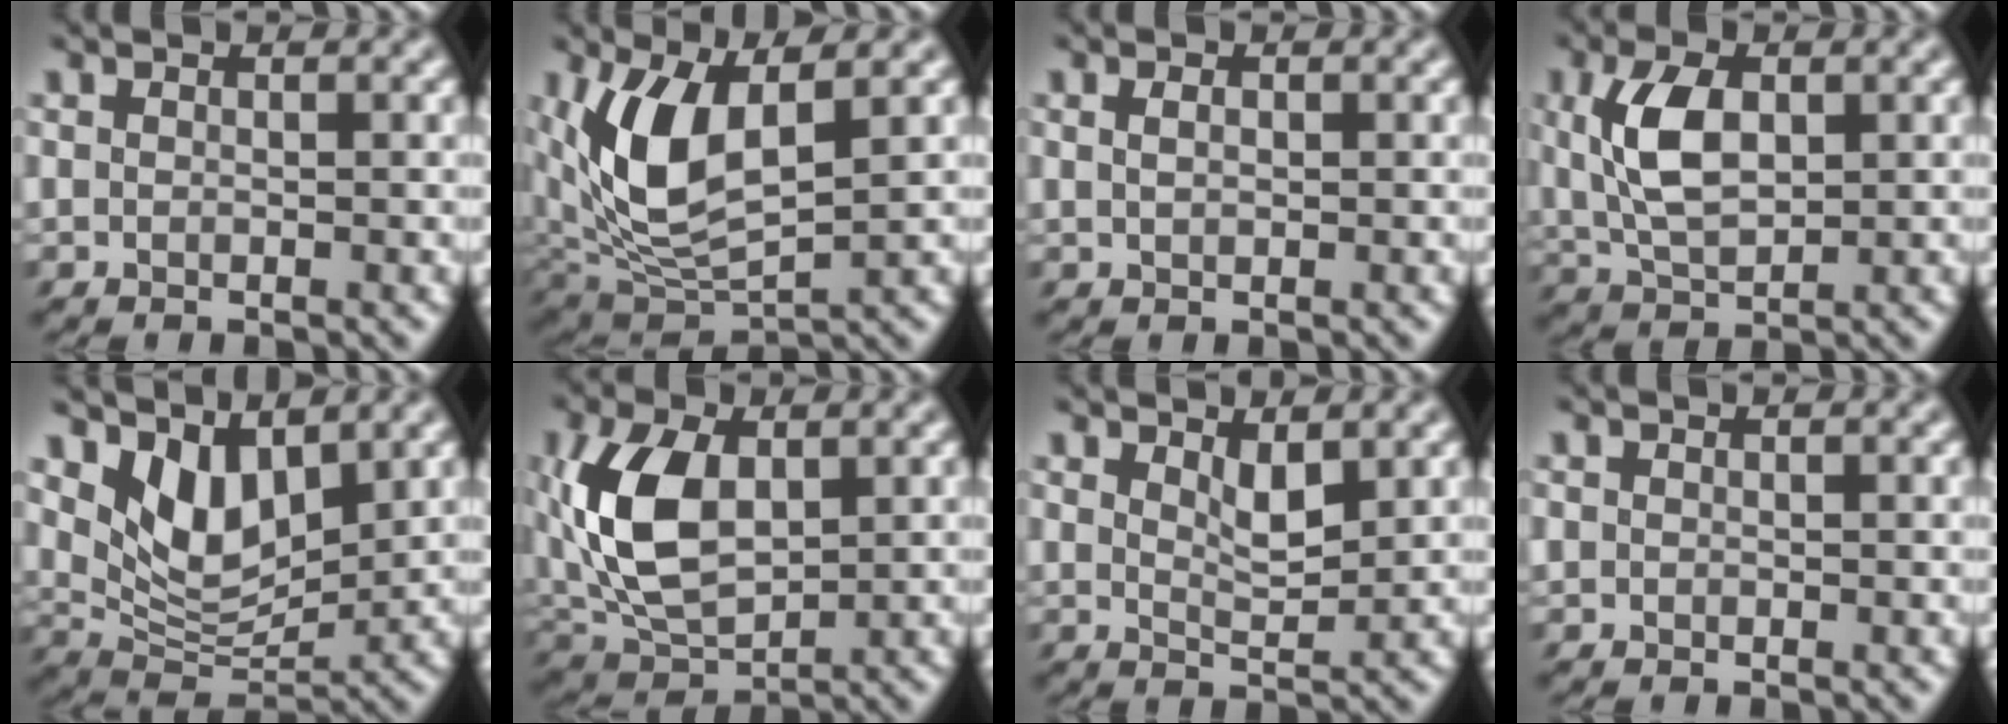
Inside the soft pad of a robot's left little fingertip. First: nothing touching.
{"total": 7.4, "force": [1.0, 2.5, 6.9], "torque": [-0.147, -0.003, 0.012]}
{"total": 1.0, "force": [0.0, 0.6, 0.9], "torque": [-0.016, 0.000, 0.002]}
{"total": 5.1, "force": [0.6, 2.4, 4.4], "torque": [-0.086, 0.008, 0.007]}
{"total": 5.5, "force": [2.9, 2.3, 4.1], "torque": [-0.076, -0.013, 0.047]}
{"total": 8.1, "force": [0.6, 4.3, 6.8], "torque": [-0.150, 0.008, 0.001]}
{"total": 2.2, "force": [1.1, 0.5, 1.9], "torque": [-0.039, -0.005, 0.021]}
{"total": 0.5, "force": [-0.1, 0.5, 0.2], "torque": [-0.007, 0.000, -0.001]}